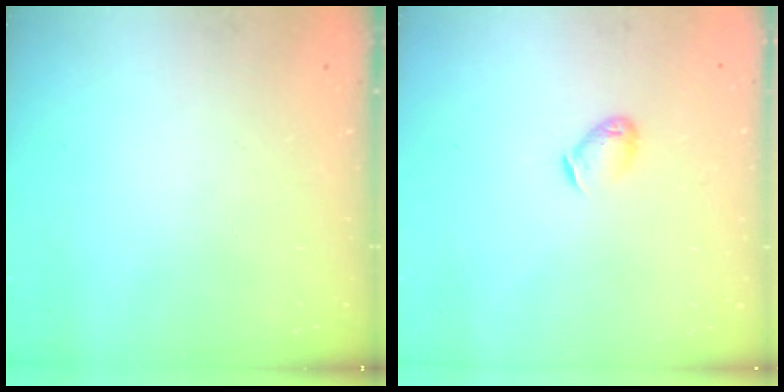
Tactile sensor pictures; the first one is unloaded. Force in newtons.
{"total": 3.6, "press": 3.6, "slide": 0.6}